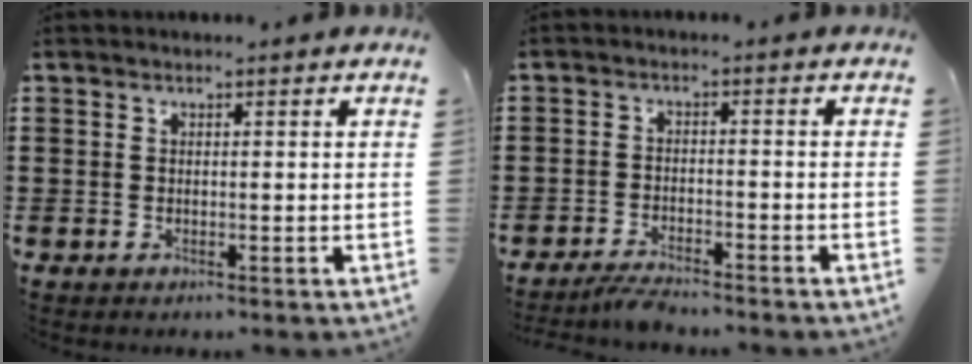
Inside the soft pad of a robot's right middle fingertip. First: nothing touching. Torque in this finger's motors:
{"motor_torque": [1.73, 0.41, 0.03, 0.04]}